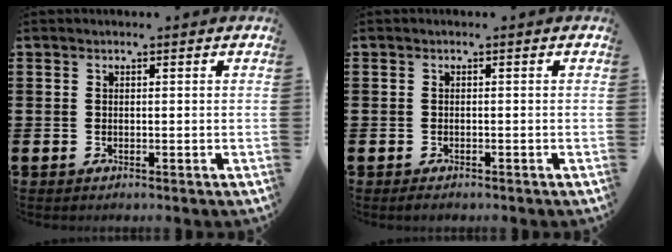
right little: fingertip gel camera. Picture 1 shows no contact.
{"total": 0.6, "force": [-0.4, 0.2, 0.4], "torque": [-0.008, 0.001, -0.009]}